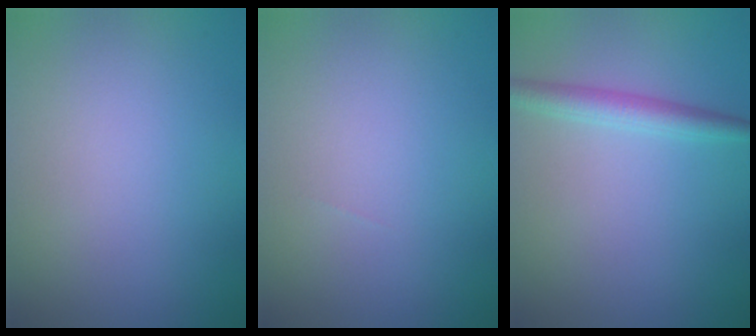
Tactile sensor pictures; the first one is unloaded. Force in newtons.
{"total": 0.0}
{"total": 2.5, "press": 2.5, "slide": 0.0}